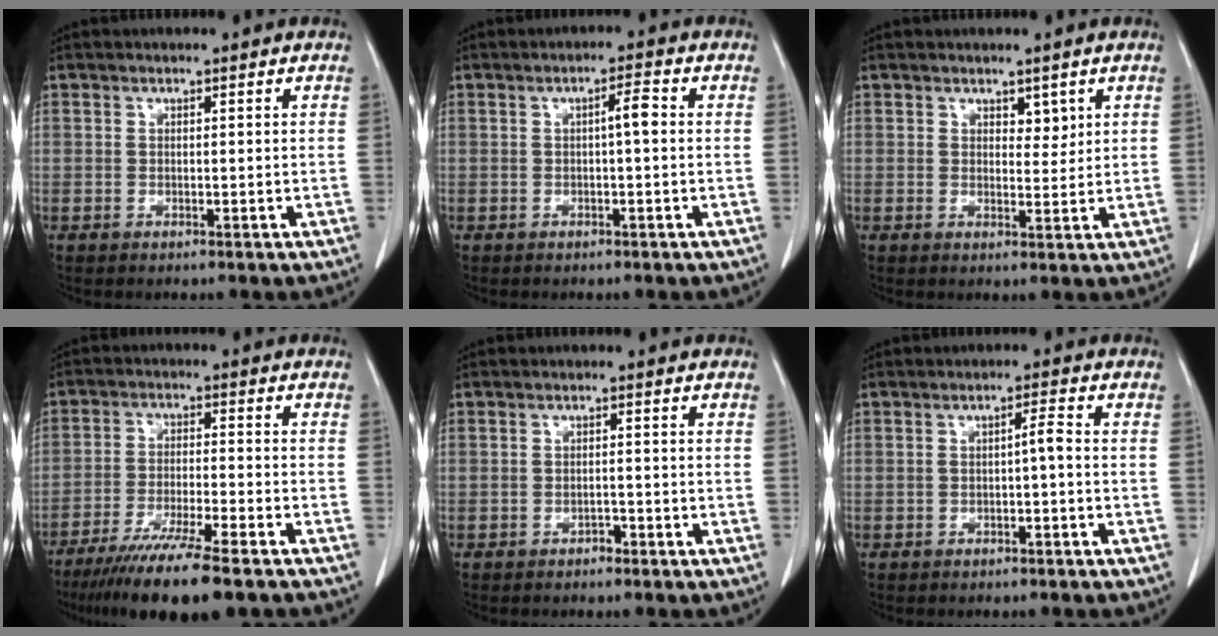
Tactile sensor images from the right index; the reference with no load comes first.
{"total": 2.5, "force": [0.1, 0.2, 2.5], "torque": [-0.040, 0.005, 0.001]}
{"total": 2.2, "force": [1.3, 1.2, 1.3], "torque": [-0.012, -0.006, 0.022]}
{"total": 13.4, "force": [-10.2, 0.5, 8.7], "torque": [-0.148, -0.038, -0.167]}
{"total": 1.1, "force": [-0.8, 0.5, 0.4], "torque": [-0.008, 0.001, -0.013]}
{"total": 2.0, "force": [-0.5, 0.1, 1.9], "torque": [-0.028, 0.004, -0.010]}